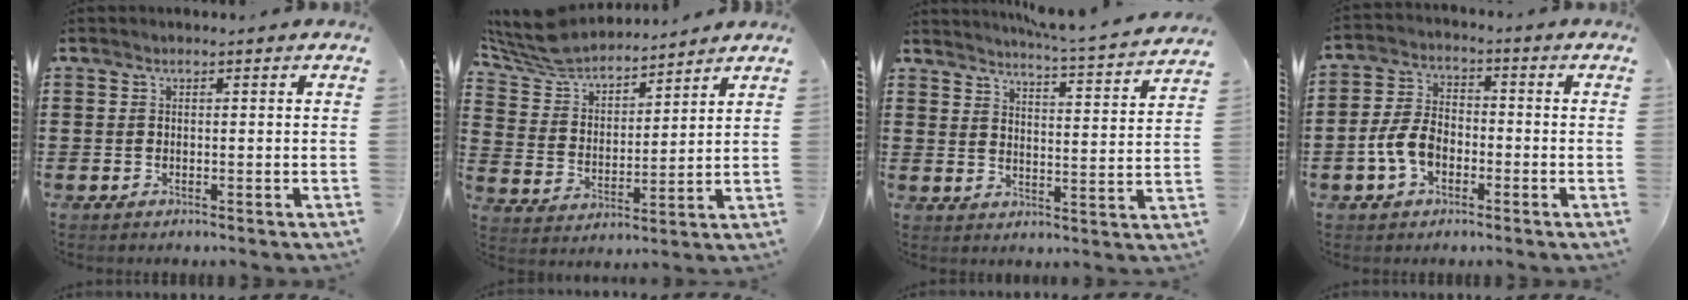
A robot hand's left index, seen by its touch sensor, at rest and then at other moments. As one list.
[{"total": 7.4, "force": [6.8, 2.1, 1.9], "torque": [-0.073, -0.037, 0.120]}, {"total": 4.2, "force": [4.0, -0.7, 1.0], "torque": [-0.034, -0.039, 0.060]}, {"total": 6.2, "force": [-2.2, 3.9, 4.4], "torque": [-0.111, 0.001, -0.048]}]